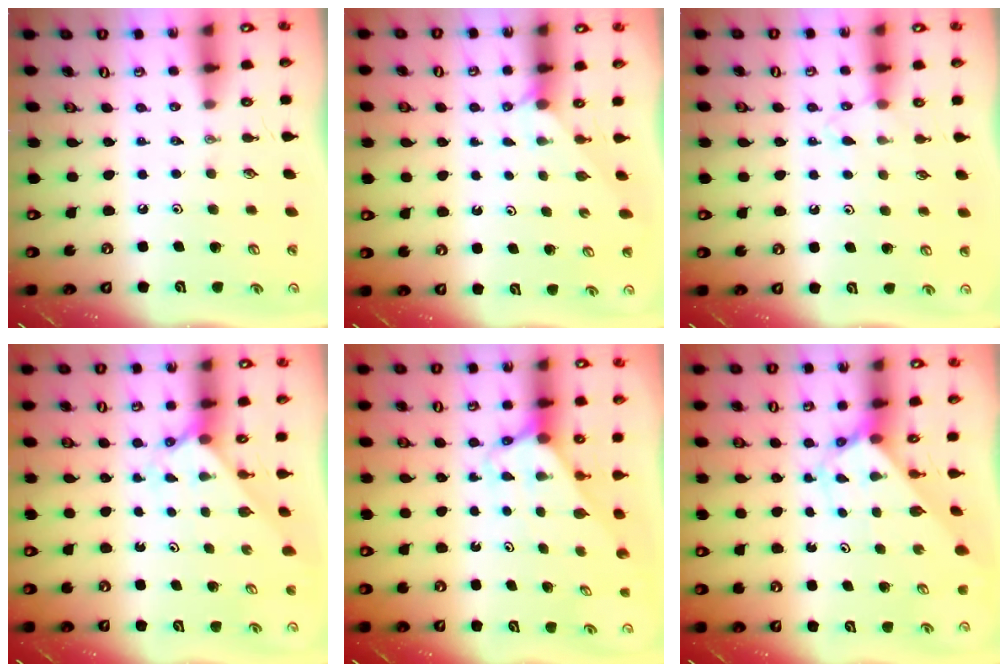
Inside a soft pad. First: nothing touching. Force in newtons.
{"total": 2.5, "press": 2.5, "slide": 0.2}
{"total": 5.3, "press": 5.2, "slide": 0.7}
{"total": 2.1, "press": 2.1, "slide": 0.2}
{"total": 2.6, "press": 2.6, "slide": 0.1}
{"total": 2.7, "press": 2.7, "slide": 0.2}